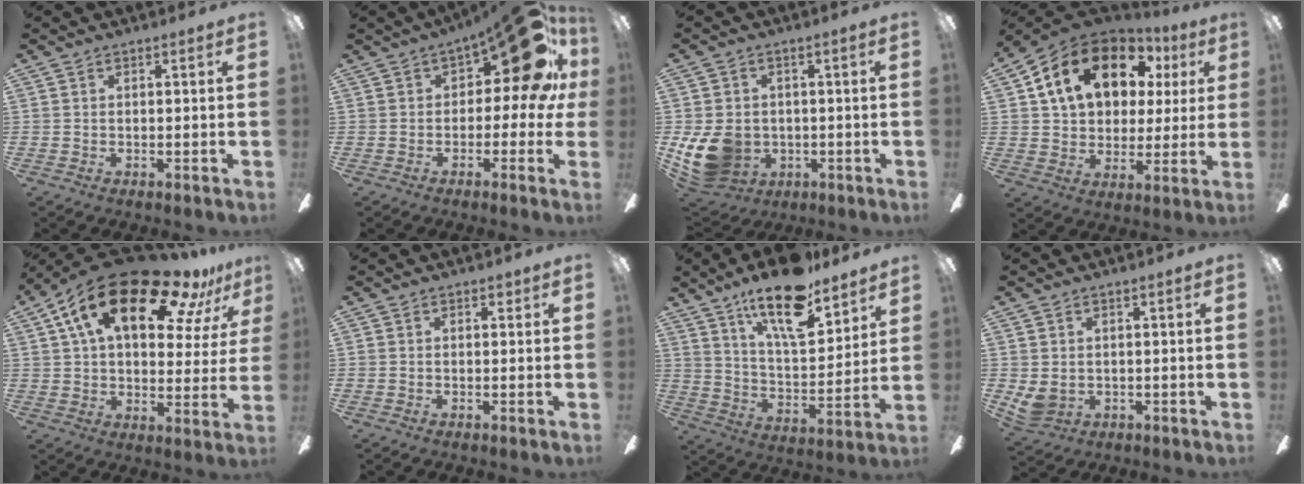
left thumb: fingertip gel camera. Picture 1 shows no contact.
{"total": 20.2, "force": [8.0, 8.2, 16.6], "torque": [-0.228, -0.036, 0.130]}
{"total": 12.3, "force": [-2.0, 10.1, 6.6], "torque": [-0.157, 0.004, -0.032]}
{"total": 18.9, "force": [9.2, 12.3, 10.9], "torque": [-0.193, -0.023, 0.167]}
{"total": 22.8, "force": [13.3, 10.0, 15.6], "torque": [-0.267, -0.062, 0.222]}
{"total": 0.9, "force": [0.5, 0.6, 0.4], "torque": [0.000, 0.000, 0.008]}
{"total": 18.8, "force": [13.6, 6.4, 11.3], "torque": [-0.195, -0.076, 0.230]}
{"total": 3.6, "force": [1.1, 2.9, 1.9], "torque": [-0.051, -0.007, 0.022]}